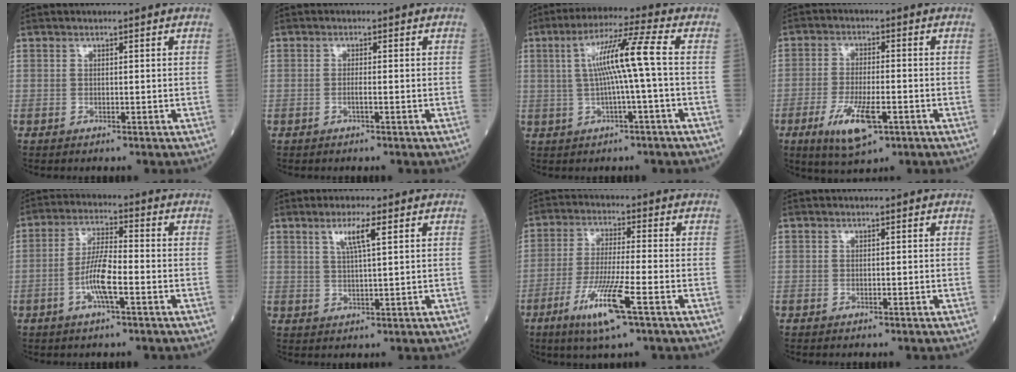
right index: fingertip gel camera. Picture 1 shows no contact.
{"total": 1.0, "force": [-0.4, -0.1, 0.9], "torque": [-0.018, 0.000, -0.008]}
{"total": 8.9, "force": [0.4, -1.1, 8.8], "torque": [-0.162, 0.017, 0.009]}
{"total": 8.3, "force": [-3.7, 2.4, 7.1], "torque": [-0.138, -0.015, -0.058]}
{"total": 7.1, "force": [-2.3, 1.0, 6.6], "torque": [-0.133, 0.002, -0.047]}
{"total": 4.3, "force": [2.1, 0.0, 3.8], "torque": [-0.071, 0.001, 0.039]}
{"total": 9.8, "force": [-4.6, -0.1, 8.6], "torque": [-0.173, -0.020, -0.087]}
{"total": 0.0}